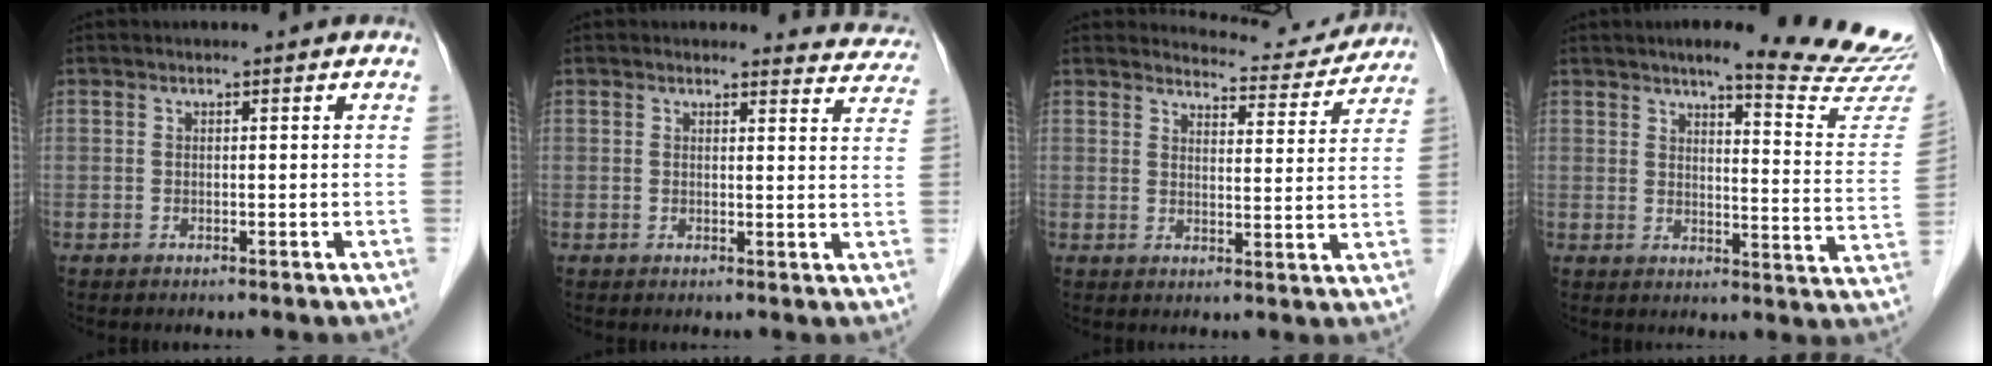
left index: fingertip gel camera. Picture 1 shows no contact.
{"total": 5.8, "force": [5.6, 1.4, -0.3], "torque": [0.024, -0.025, 0.033]}
{"total": 8.5, "force": [8.4, 1.3, -0.2], "torque": [0.008, -0.013, 0.097]}
{"total": 16.3, "force": [14.7, 0.3, 6.9], "torque": [-0.084, -0.081, 0.162]}